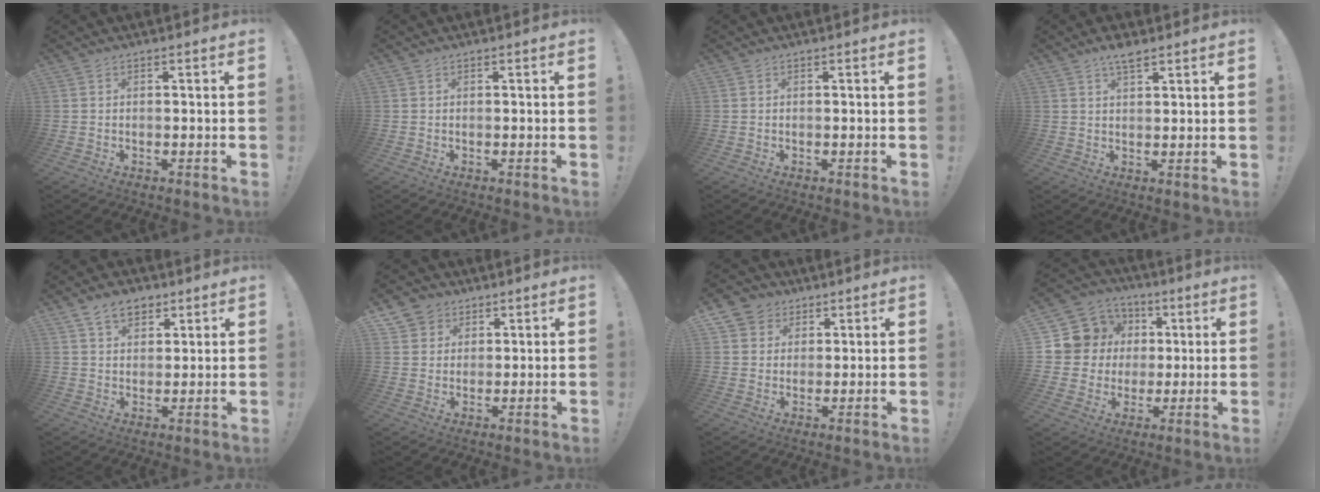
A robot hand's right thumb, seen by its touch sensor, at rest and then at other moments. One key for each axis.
{"total": 0.0}
{"total": 0.0}
{"total": 4.3, "fx": 3.2, "fy": 1.0, "fz": 2.7, "tx": -0.035, "ty": -0.021, "tz": 0.051}
{"total": 8.3, "fx": 5.2, "fy": 5.3, "fz": 3.6, "tx": -0.058, "ty": -0.018, "tz": 0.101}
{"total": 5.5, "fx": 2.7, "fy": 4.8, "fz": 0.5, "tx": -0.009, "ty": -0.020, "tz": 0.054}
{"total": 6.4, "fx": 2.7, "fy": 5.8, "fz": 1.1, "tx": -0.019, "ty": -0.016, "tz": 0.057}
{"total": 12.3, "fx": 2.8, "fy": 11.5, "fz": 3.3, "tx": -0.044, "ty": -0.008, "tz": 0.075}